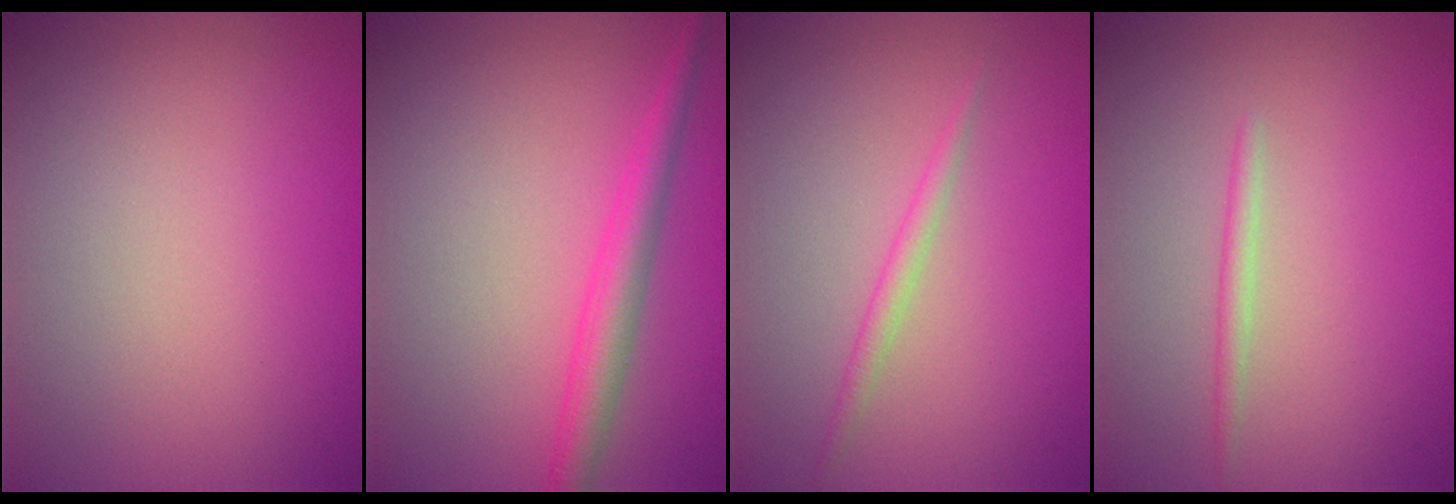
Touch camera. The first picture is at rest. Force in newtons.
{"total": 2.8, "press": 2.8, "slide": 0.2}
{"total": 1.2, "press": 1.2, "slide": 0.0}
{"total": 1.0, "press": 1.0, "slide": 0.1}